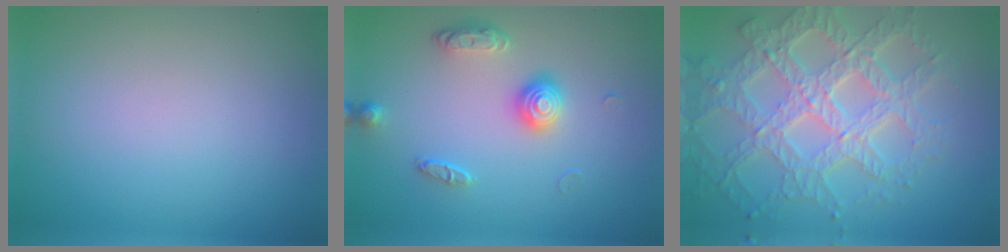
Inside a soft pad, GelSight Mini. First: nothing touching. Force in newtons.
{"total": 2.6, "press": 2.2, "slide": 1.5}
{"total": 7.8, "press": 6.1, "slide": 4.9}